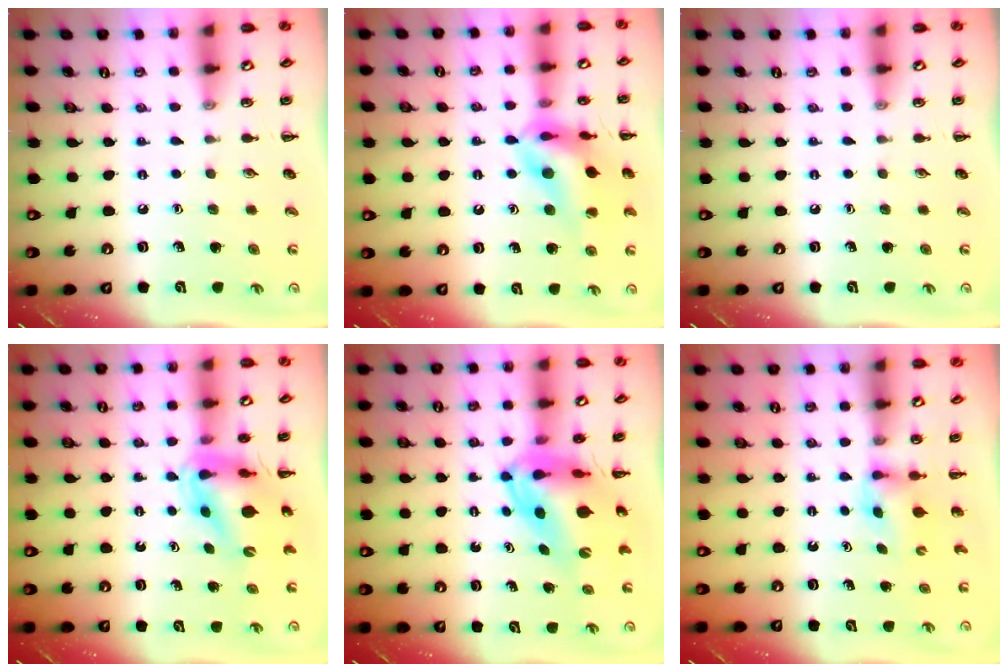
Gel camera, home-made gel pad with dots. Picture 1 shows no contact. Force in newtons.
{"total": 15.0, "press": 14.8, "slide": 2.8}
{"total": 0.0}
{"total": 10.6, "press": 10.1, "slide": 3.2}
{"total": 9.1, "press": 8.8, "slide": 2.5}
{"total": 3.3, "press": 3.0, "slide": 1.2}